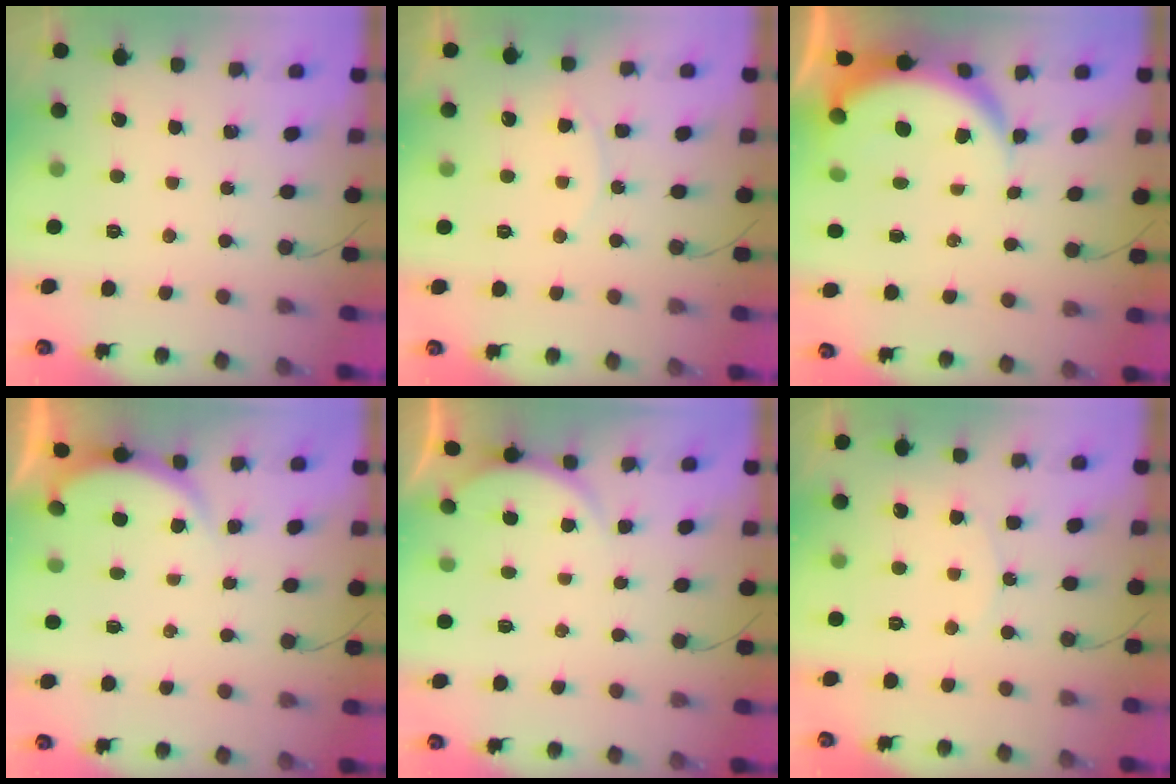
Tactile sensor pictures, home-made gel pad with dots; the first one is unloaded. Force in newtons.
{"total": 6.2, "press": 6.2, "slide": 0.6}
{"total": 6.1, "press": 6.1, "slide": 0.7}
{"total": 2.8, "press": 2.7, "slide": 0.6}
{"total": 2.2, "press": 2.1, "slide": 0.5}
{"total": 7.8, "press": 7.8, "slide": 0.5}